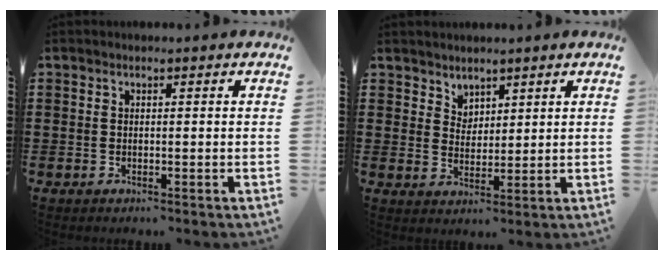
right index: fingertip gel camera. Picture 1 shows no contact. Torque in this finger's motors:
{"motor_torque": [-0.24, 0.05, 0.01, -0.01]}